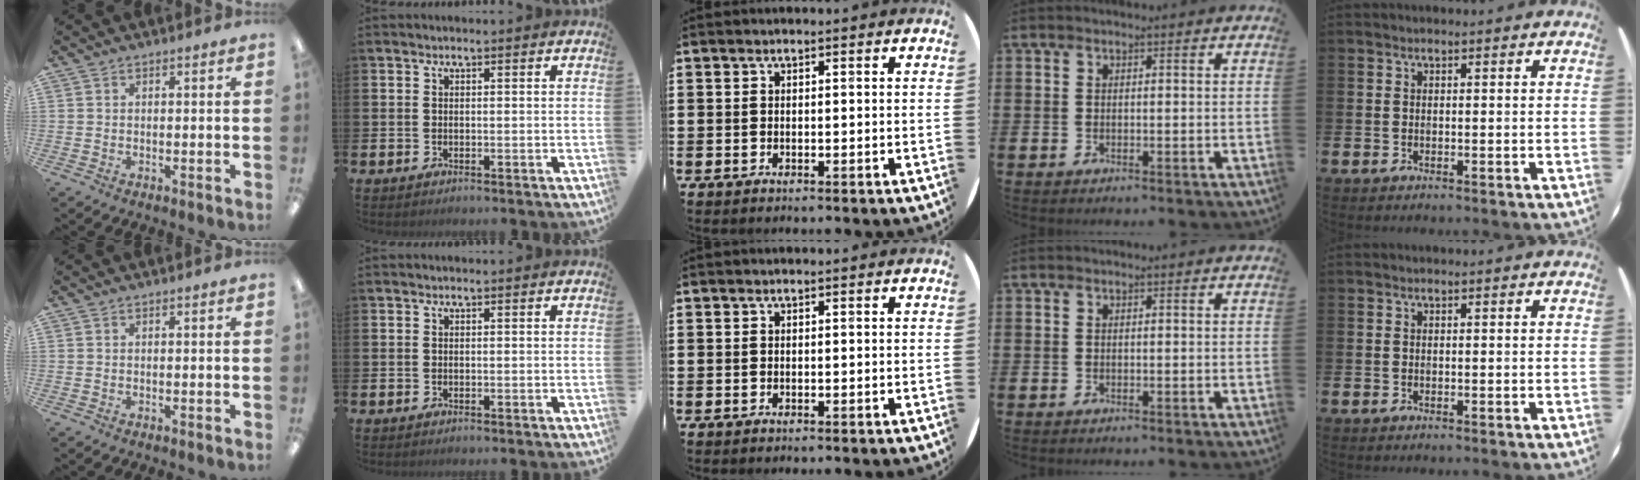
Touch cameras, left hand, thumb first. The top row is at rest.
{}